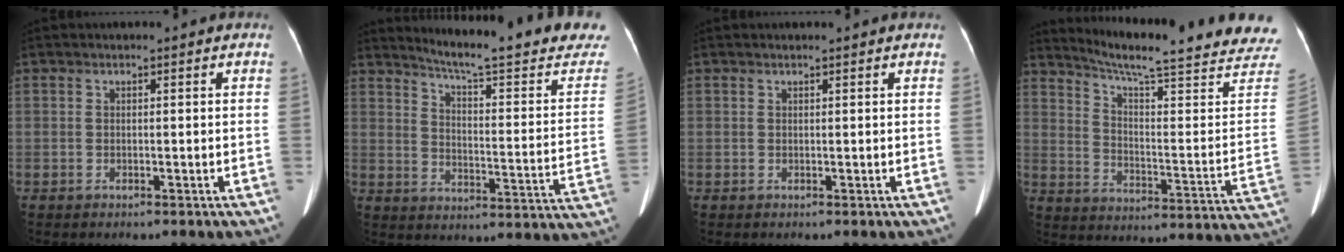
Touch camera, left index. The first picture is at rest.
{"total": 23.7, "force": [21.7, 1.3, 9.4], "torque": [-0.128, -0.097, 0.262]}
{"total": 1.5, "force": [1.4, 0.1, 0.5], "torque": [-0.013, 0.013, 0.017]}
{"total": 26.2, "force": [23.4, 0.4, 11.8], "torque": [-0.182, -0.099, 0.294]}